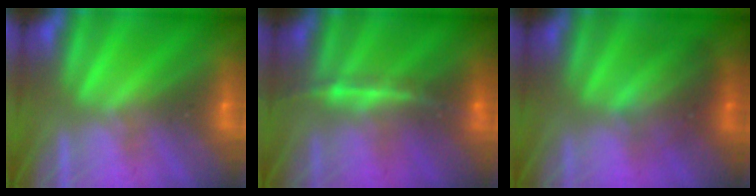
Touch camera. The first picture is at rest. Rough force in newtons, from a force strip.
{"total": 2.4}
{"total": 2.0}